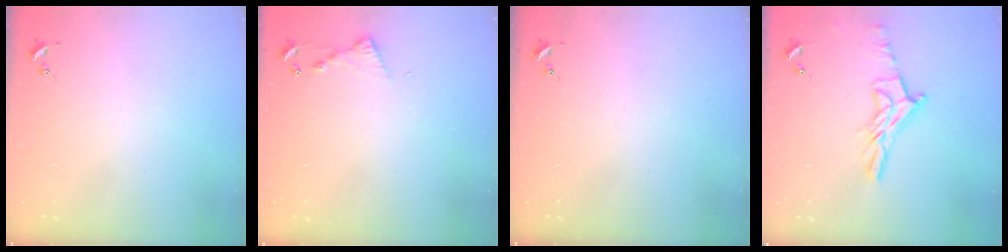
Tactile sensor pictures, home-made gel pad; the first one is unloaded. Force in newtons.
{"total": 4.7, "press": 4.6, "slide": 0.5}
{"total": 0.0}
{"total": 12.0, "press": 12.0, "slide": 1.0}